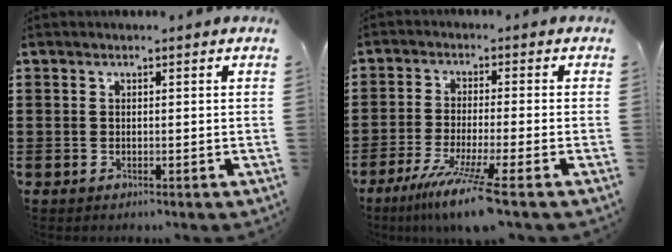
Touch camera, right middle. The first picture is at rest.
{"total": 7.2, "force": [-4.8, -0.8, 5.3], "torque": [-0.110, -0.024, -0.092]}